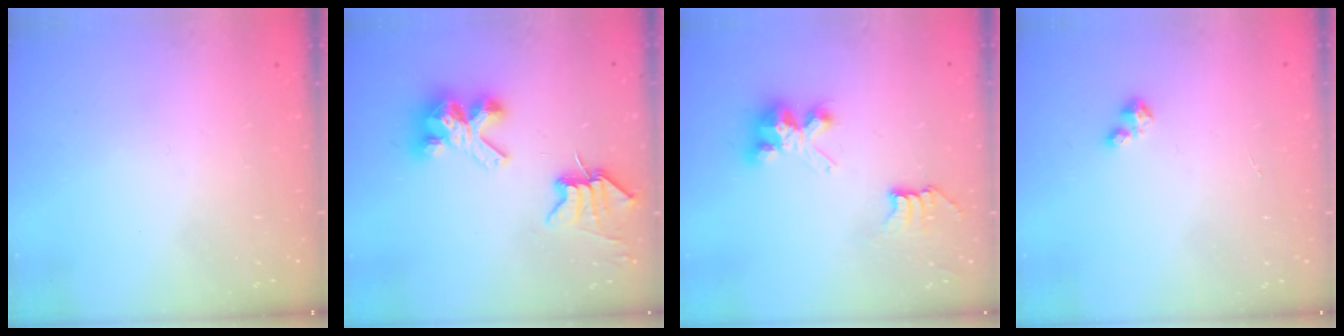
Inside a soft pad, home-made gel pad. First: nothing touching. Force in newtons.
{"total": 9.8, "press": 9.8, "slide": 1.0}
{"total": 6.6, "press": 6.6, "slide": 0.1}
{"total": 1.7, "press": 1.7, "slide": 0.2}